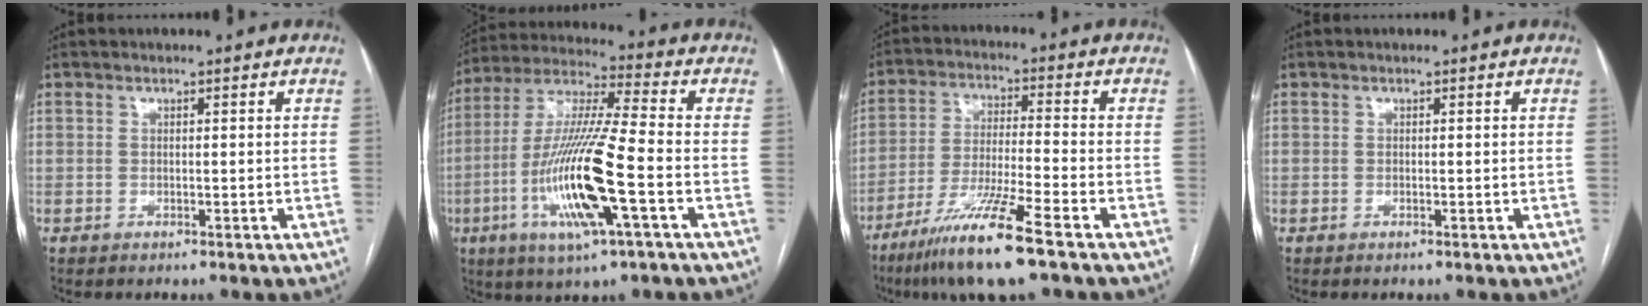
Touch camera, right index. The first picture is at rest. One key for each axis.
{"total": 17.4, "fx": -5.3, "fy": 1.1, "fz": 16.5, "tx": -0.341, "ty": -0.015, "tz": -0.099}
{"total": 12.4, "fx": -8.0, "fy": -0.4, "fz": 9.4, "tx": -0.188, "ty": -0.035, "tz": -0.148}
{"total": 0.0}